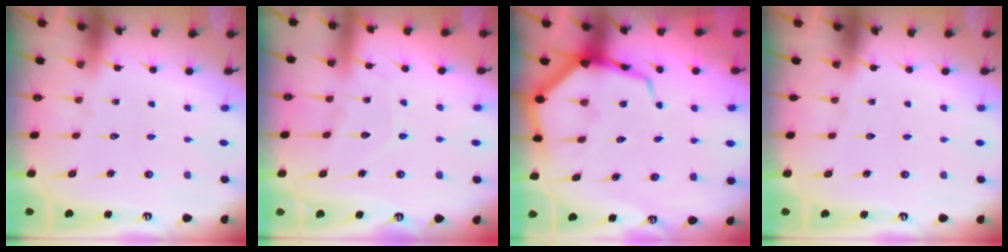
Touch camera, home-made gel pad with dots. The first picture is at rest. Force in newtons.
{"total": 7.6, "press": 7.6, "slide": 0.7}
{"total": 10.7, "press": 10.7, "slide": 1.1}
{"total": 0.0}